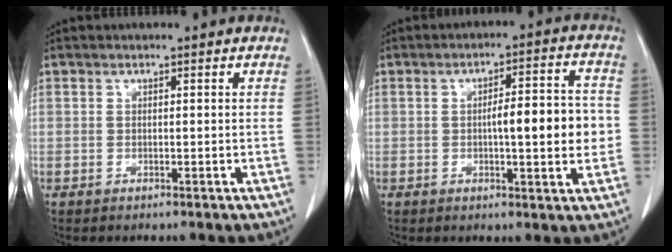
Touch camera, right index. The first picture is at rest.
{"total": 9.2, "force": [-0.6, 1.7, 9.0], "torque": [-0.126, 0.018, -0.007]}